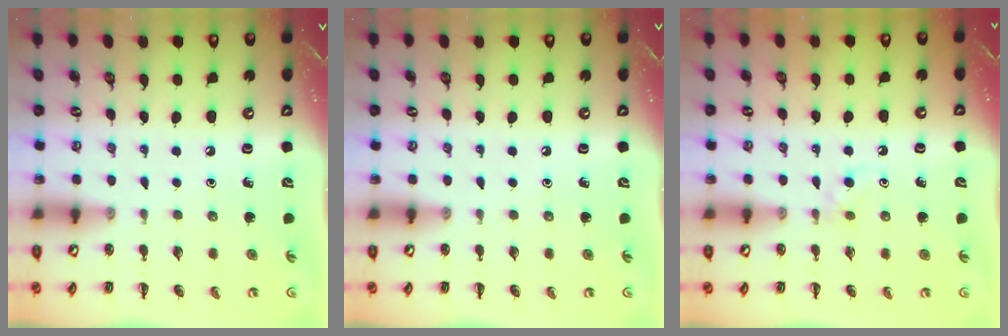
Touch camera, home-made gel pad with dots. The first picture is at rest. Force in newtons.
{"total": 0.0}
{"total": 3.6, "press": 3.4, "slide": 1.2}